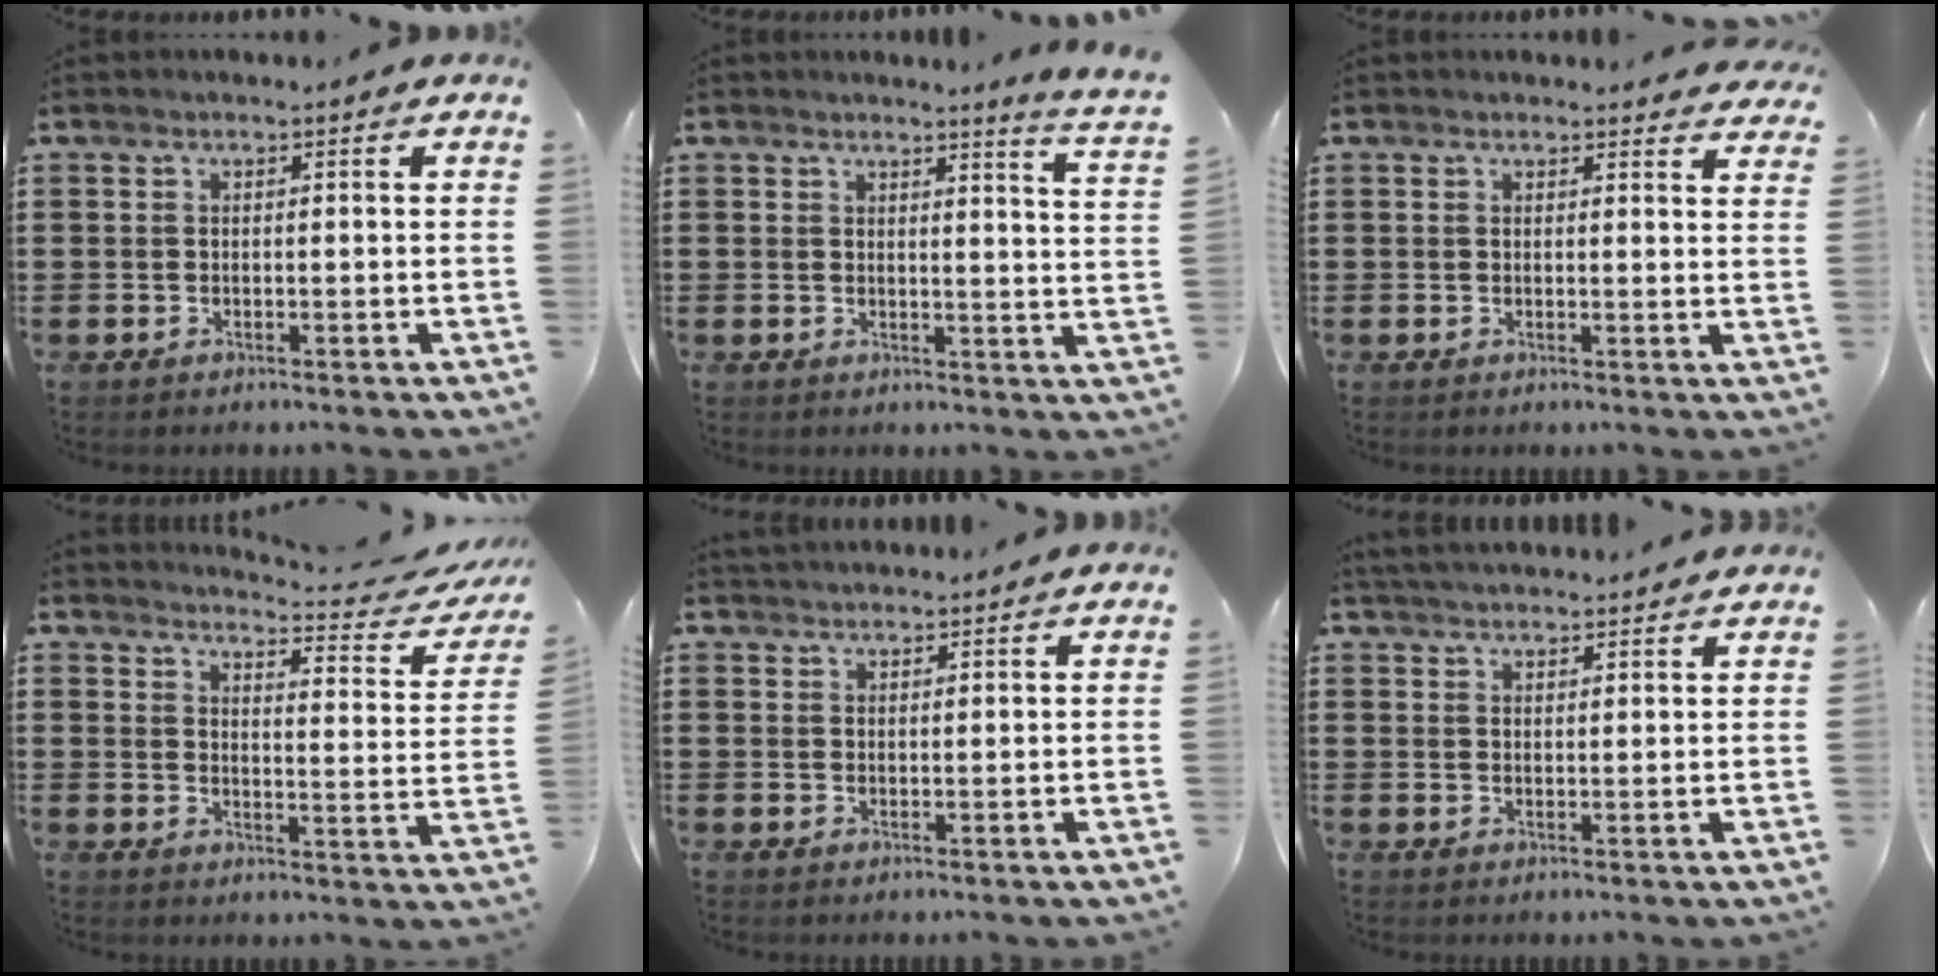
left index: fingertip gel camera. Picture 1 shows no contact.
{"total": 2.7, "force": [2.4, -1.2, 0.6], "torque": [-0.021, -0.023, 0.039]}
{"total": 1.9, "force": [1.9, 0.2, 0.2], "torque": [-0.002, -0.004, 0.035]}
{"total": 3.7, "force": [3.4, -0.3, 1.5], "torque": [-0.034, -0.037, 0.048]}
{"total": 1.8, "force": [1.8, 0.1, -0.2], "torque": [-0.001, -0.001, 0.036]}
{"total": 2.9, "force": [2.9, -0.2, 0.1], "torque": [-0.011, -0.006, 0.055]}